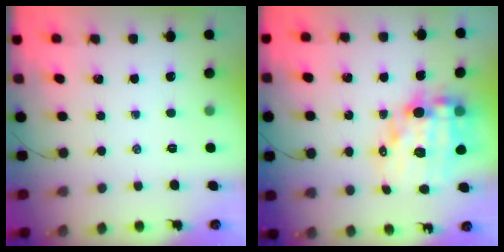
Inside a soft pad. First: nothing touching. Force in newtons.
{"total": 16.5, "press": 16.0, "slide": 4.1}